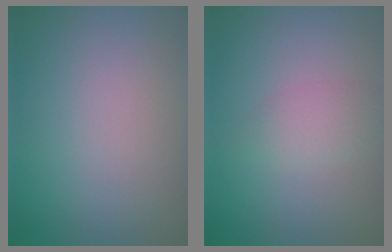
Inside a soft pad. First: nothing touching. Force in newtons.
{"total": 1.8, "press": 1.8, "slide": 0.1}